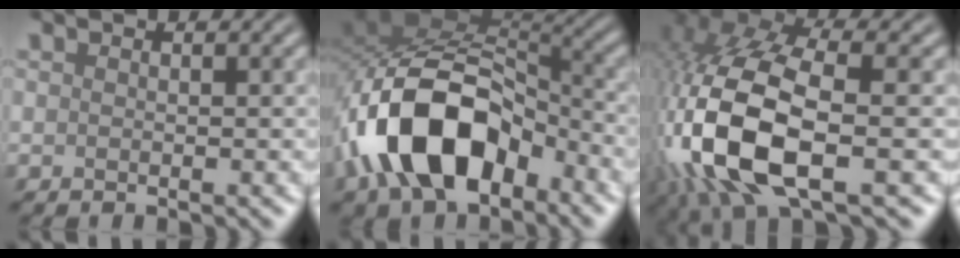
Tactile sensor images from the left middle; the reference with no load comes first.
{"total": 12.0, "force": [-5.2, 6.9, 8.3], "torque": [-0.159, 0.004, -0.097]}
{"total": 13.5, "force": [-3.1, 6.9, 11.2], "torque": [-0.268, -0.013, -0.052]}